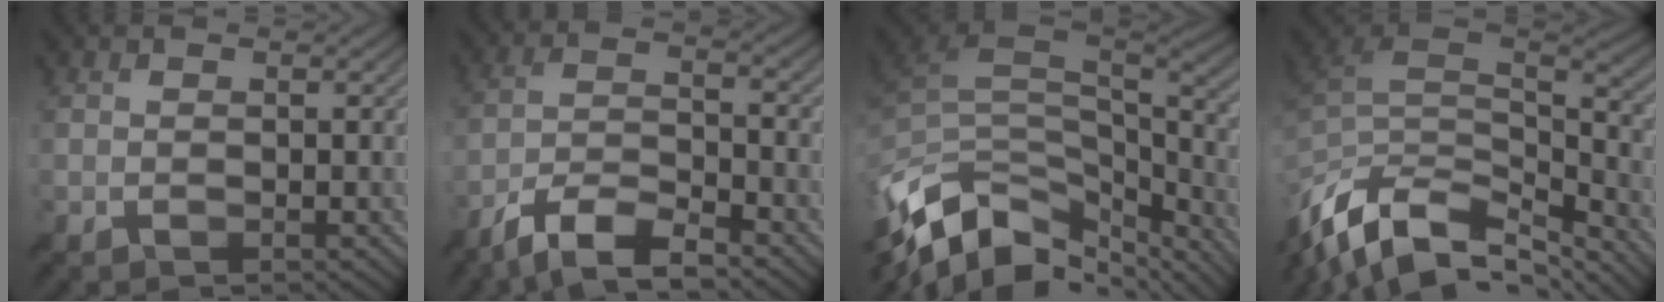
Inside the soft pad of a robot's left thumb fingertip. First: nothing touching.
{"total": 8.1, "force": [-6.2, 2.0, 4.7], "torque": [-0.094, 0.004, -0.126]}
{"total": 14.2, "force": [-7.8, 7.7, 9.0], "torque": [-0.232, -0.025, -0.126]}
{"total": 14.5, "force": [-8.0, 7.2, 9.7], "torque": [-0.260, -0.019, -0.136]}